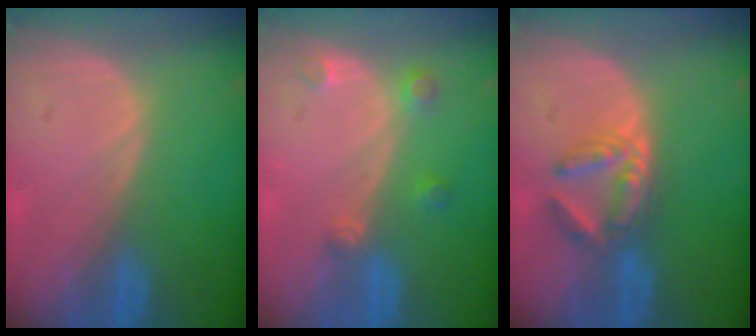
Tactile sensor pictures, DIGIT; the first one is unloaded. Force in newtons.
{"total": 2.6, "press": 2.6, "slide": 0.3}
{"total": 5.8, "press": 5.0, "slide": 2.8}